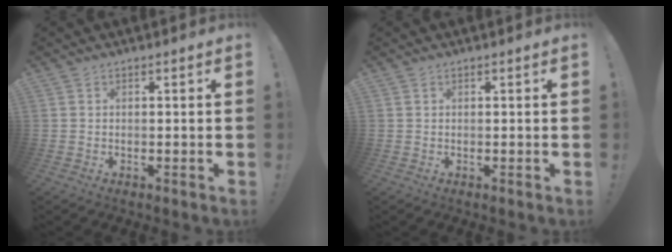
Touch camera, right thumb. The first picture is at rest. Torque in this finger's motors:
{"motor_torque": [-0.09, 0.01, 0.07, -0.14, -0.02]}